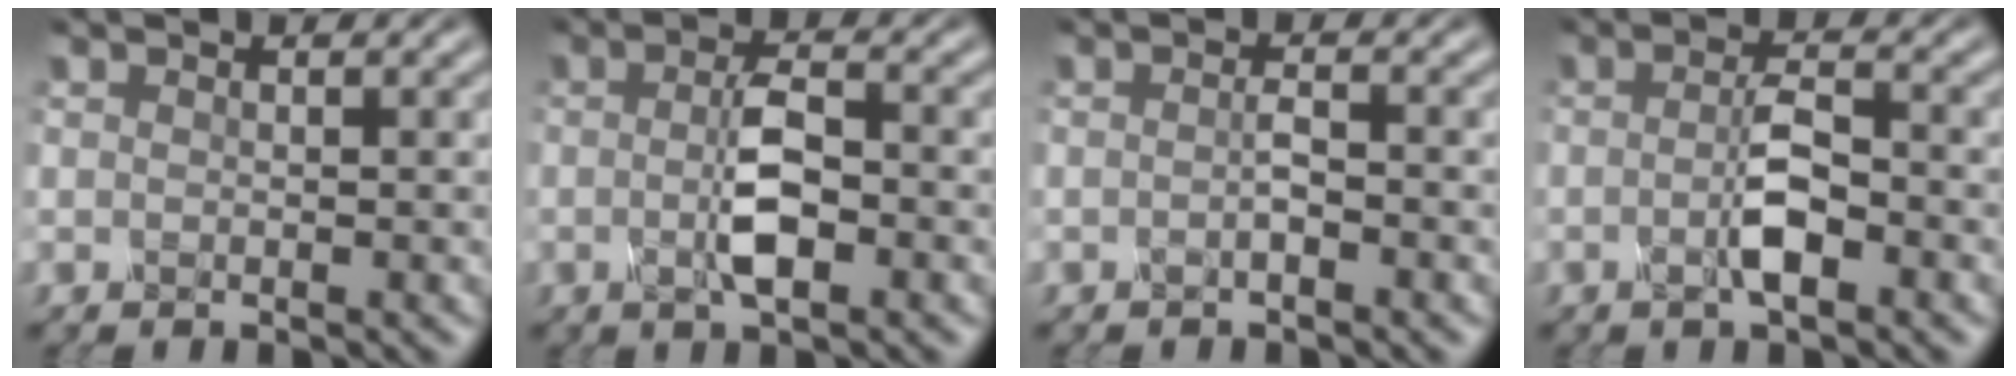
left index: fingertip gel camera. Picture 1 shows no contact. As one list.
[{"total": 3.2, "force": [-0.5, 0.7, 3.0], "torque": [-0.062, 0.005, -0.014]}, {"total": 0.9, "force": [-0.4, 0.1, 0.9], "torque": [-0.018, 0.004, -0.012]}, {"total": 2.7, "force": [-0.9, 0.5, 2.5], "torque": [-0.050, 0.011, -0.023]}]